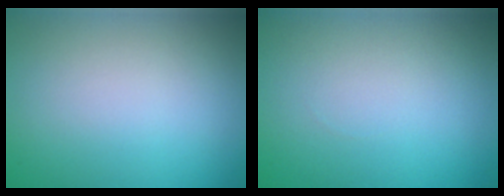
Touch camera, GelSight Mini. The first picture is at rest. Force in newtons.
{"total": 0.0}